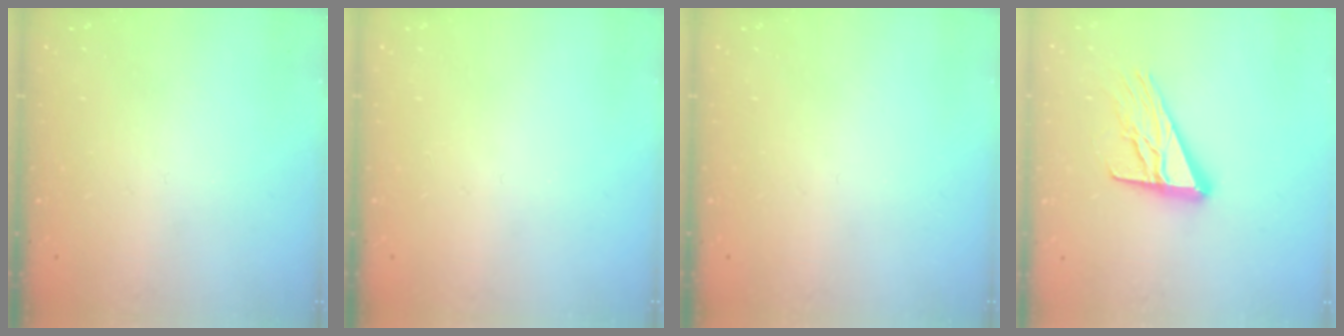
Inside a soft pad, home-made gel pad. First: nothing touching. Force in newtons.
{"total": 0.0}
{"total": 0.0}
{"total": 13.9, "press": 13.9, "slide": 1.1}